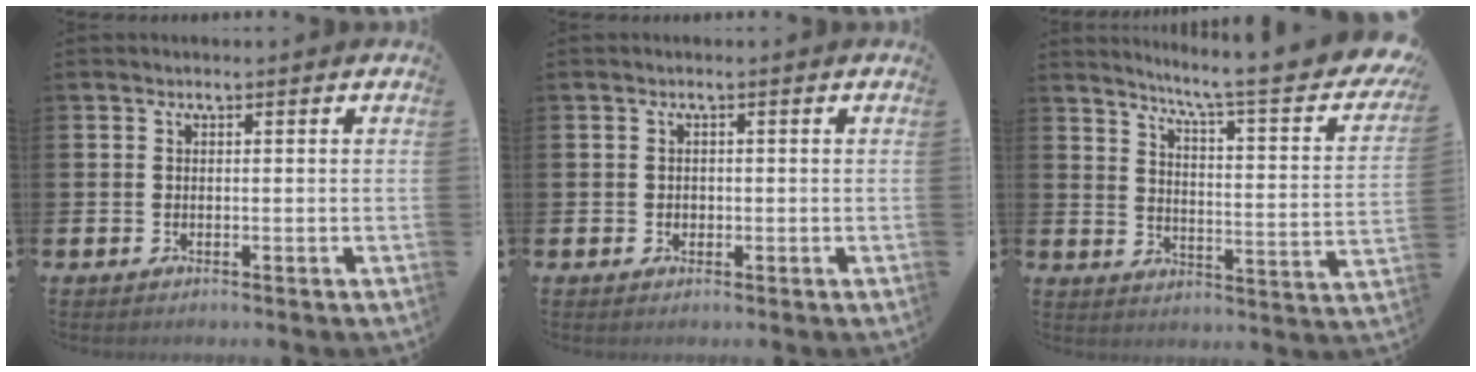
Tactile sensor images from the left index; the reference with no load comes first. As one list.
[{"total": 0.8, "force": [0.2, 0.8, 0.2], "torque": [0.006, 0.003, 0.000]}, {"total": 6.3, "force": [5.0, 0.2, 3.8], "torque": [-0.065, -0.055, 0.068]}]